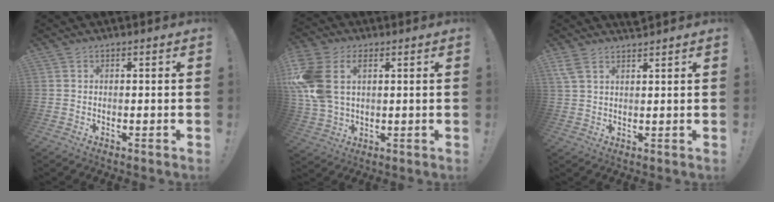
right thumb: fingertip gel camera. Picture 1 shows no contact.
{"total": 13.4, "force": [4.2, 8.8, 9.2], "torque": [-0.201, -0.008, 0.079]}
{"total": 2.8, "force": [2.4, 0.7, 1.3], "torque": [-0.034, -0.005, 0.048]}